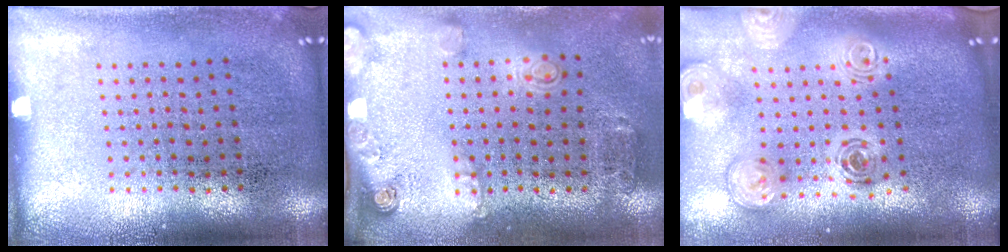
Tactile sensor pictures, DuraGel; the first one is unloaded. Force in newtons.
{"total": 2.0, "press": 1.2, "slide": 1.6}
{"total": 2.2, "press": 1.8, "slide": 1.4}